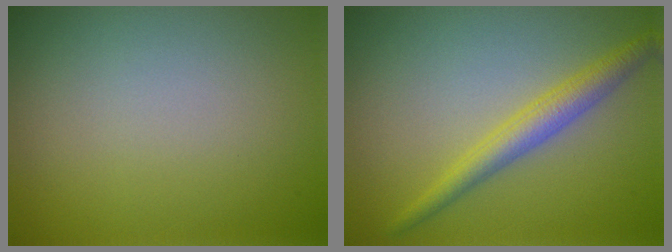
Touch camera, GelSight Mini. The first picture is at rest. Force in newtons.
{"total": 2.9, "press": 2.9, "slide": 0.1}